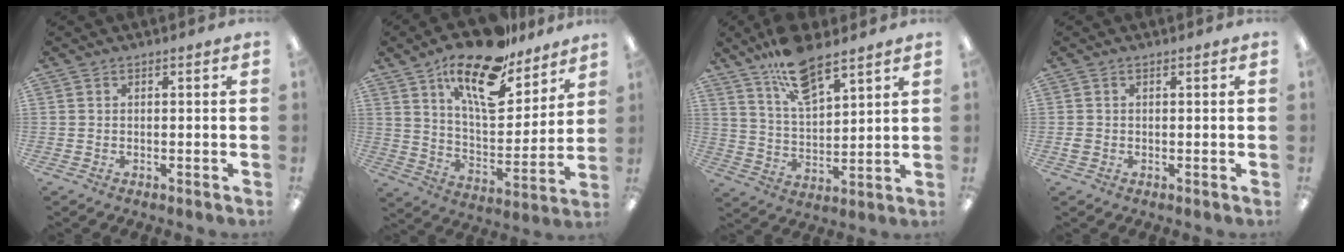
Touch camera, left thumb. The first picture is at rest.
{"total": 19.9, "force": [13.9, 8.0, 11.7], "torque": [-0.198, -0.080, 0.238]}
{"total": 12.4, "force": [9.3, 4.5, 6.9], "torque": [-0.116, -0.048, 0.166]}
{"total": 1.2, "force": [-0.2, 1.0, 0.6], "torque": [-0.011, 0.003, -0.004]}